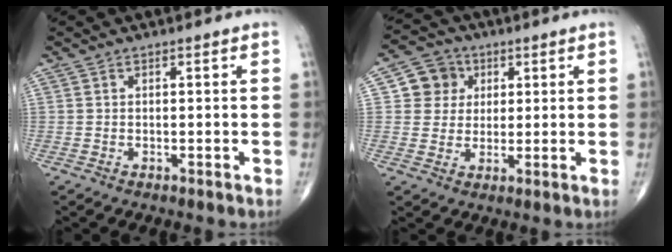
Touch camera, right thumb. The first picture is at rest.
{"total": 7.0, "force": [2.0, 6.6, 1.6], "torque": [0.010, 0.001, 0.029]}